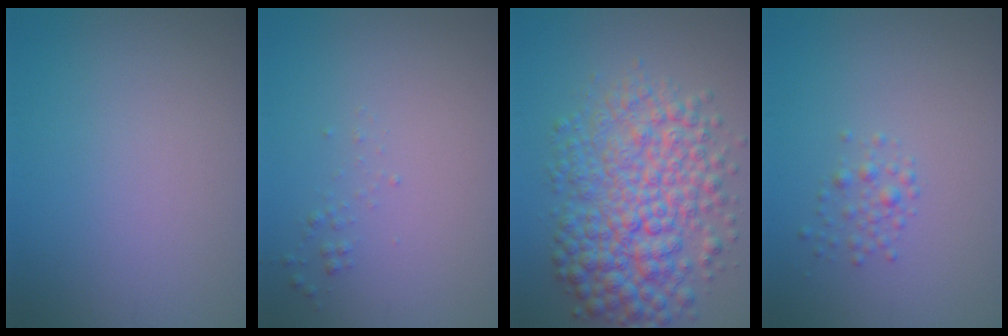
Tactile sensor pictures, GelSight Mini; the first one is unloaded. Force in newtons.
{"total": 0.6, "press": 0.6, "slide": 0.0}
{"total": 8.4, "press": 8.4, "slide": 0.1}
{"total": 1.3, "press": 1.3, "slide": 0.0}